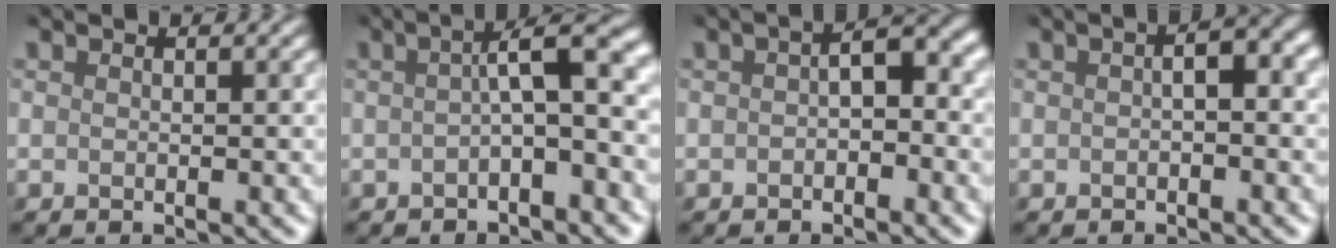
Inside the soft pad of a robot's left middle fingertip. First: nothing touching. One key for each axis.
{"total": 4.6, "fx": -0.7, "fy": 0.9, "fz": 4.4, "tx": -0.063, "ty": 0.021, "tz": -0.020}
{"total": 2.5, "fx": -0.9, "fy": 1.2, "fz": 1.9, "tx": -0.028, "ty": 0.013, "tz": -0.022}
{"total": 2.4, "fx": -0.5, "fy": 0.7, "fz": 2.2, "tx": -0.037, "ty": 0.009, "tz": -0.011}